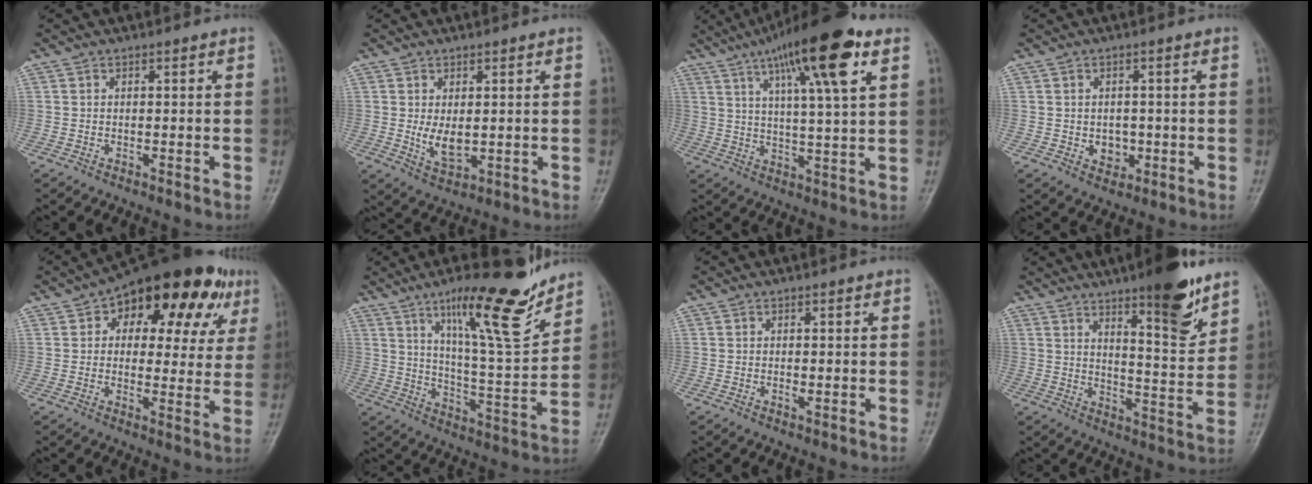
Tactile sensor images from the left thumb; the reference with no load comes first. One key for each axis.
{"total": 5.2, "fx": 0.3, "fy": 3.0, "fz": 4.2, "tx": -0.065, "ty": -0.015, "tz": 0.014}
{"total": 18.1, "fx": 9.2, "fy": 3.5, "fz": 15.2, "tx": -0.234, "ty": -0.013, "tz": 0.145}
{"total": 3.7, "fx": -0.6, "fy": 3.1, "fz": 2.0, "tx": -0.011, "ty": 0.002, "tz": -0.002}
{"total": 20.4, "fx": 9.0, "fy": 11.2, "fz": 14.6, "tx": -0.144, "ty": 0.008, "tz": 0.117}
{"total": 18.6, "fx": 12.4, "fy": 3.6, "fz": 13.3, "tx": -0.178, "ty": -0.077, "tz": 0.203}
{"total": 1.1, "fx": -0.1, "fy": 0.6, "fz": 0.9, "tx": -0.012, "ty": -0.002, "tz": -0.002}
{"total": 13.4, "fx": 8.8, "fy": 3.0, "fz": 9.7, "tx": -0.115, "ty": -0.062, "tz": 0.134}